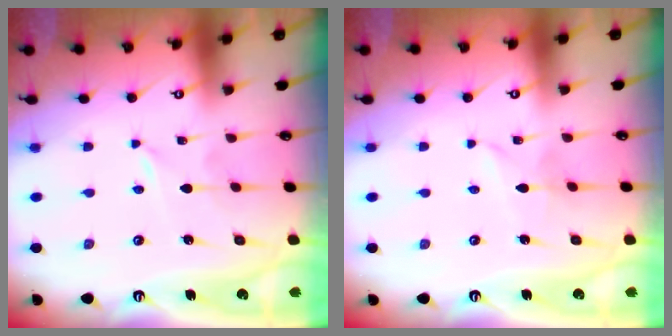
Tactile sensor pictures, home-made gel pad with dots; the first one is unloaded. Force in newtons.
{"total": 1.8, "press": 1.8, "slide": 0.2}